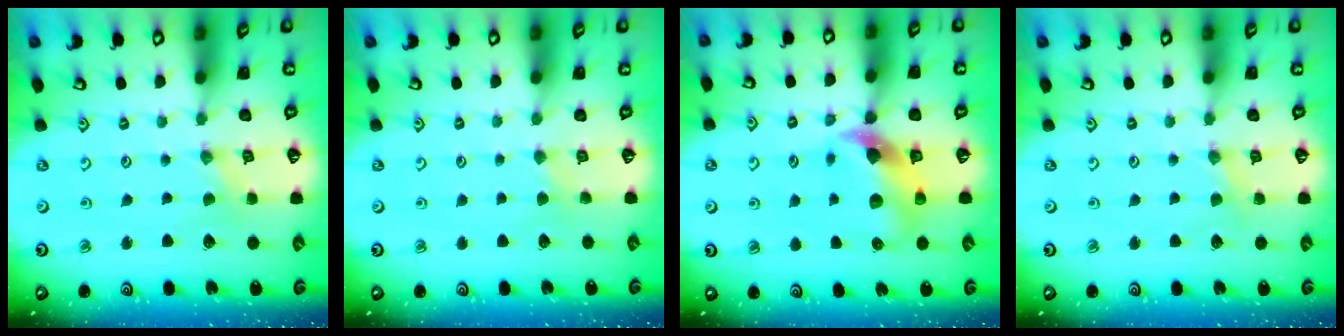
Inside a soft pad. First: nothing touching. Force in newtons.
{"total": 2.5, "press": 2.4, "slide": 0.4}
{"total": 10.1, "press": 10.0, "slide": 1.5}
{"total": 2.9, "press": 2.8, "slide": 0.6}